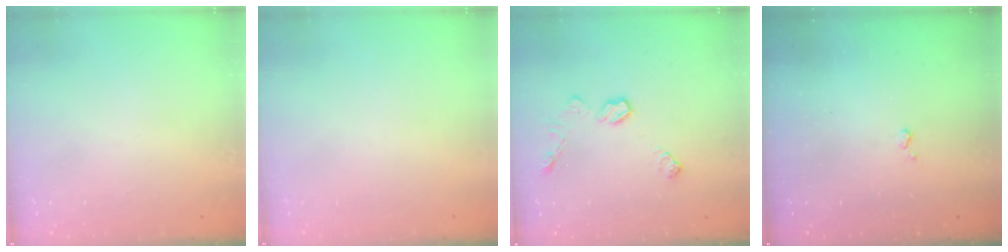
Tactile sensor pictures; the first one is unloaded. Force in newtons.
{"total": 0.0}
{"total": 7.9, "press": 7.9, "slide": 0.3}
{"total": 2.9, "press": 2.8, "slide": 0.5}